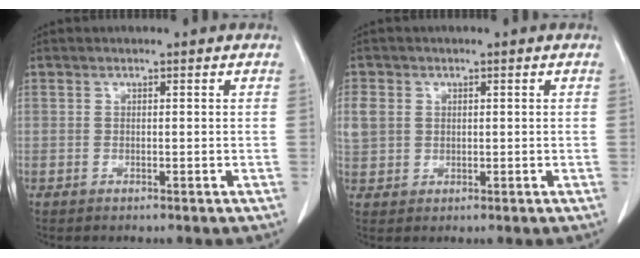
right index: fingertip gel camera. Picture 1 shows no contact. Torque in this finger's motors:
{"motor_torque": [0.45, 0.14, 0.18, 0.06]}